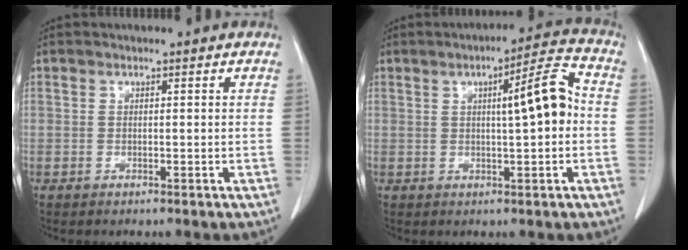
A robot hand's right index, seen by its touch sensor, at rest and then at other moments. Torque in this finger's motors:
{"motor_torque": [0.93, 0.17, 0.29, 0.07]}